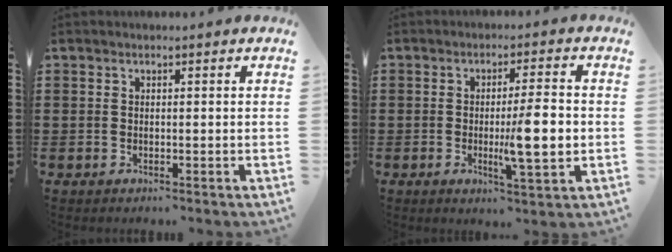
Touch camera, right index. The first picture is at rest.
{"total": 8.9, "force": [-0.7, 1.4, 8.8], "torque": [-0.133, -0.008, -0.014]}